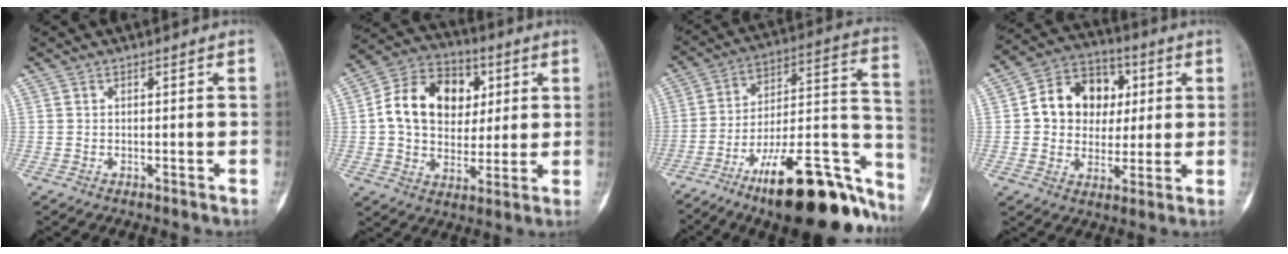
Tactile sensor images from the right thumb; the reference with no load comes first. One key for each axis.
{"total": 16.9, "fx": 3.0, "fy": 13.0, "fz": 10.4, "tx": -0.142, "ty": 0.012, "tz": 0.047}
{"total": 27.6, "fx": -17.4, "fy": 9.1, "fz": 19.4, "tx": -0.186, "ty": 0.113, "tz": -0.270}
{"total": 14.0, "fx": 2.2, "fy": 11.6, "fz": 7.6, "tx": -0.073, "ty": 0.014, "tz": 0.034}